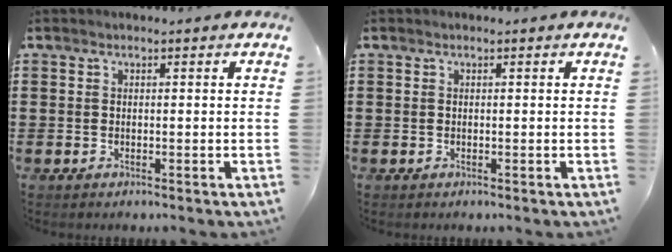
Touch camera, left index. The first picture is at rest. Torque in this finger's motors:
{"motor_torque": [0.01, -0.01, 0.00, 0.00]}